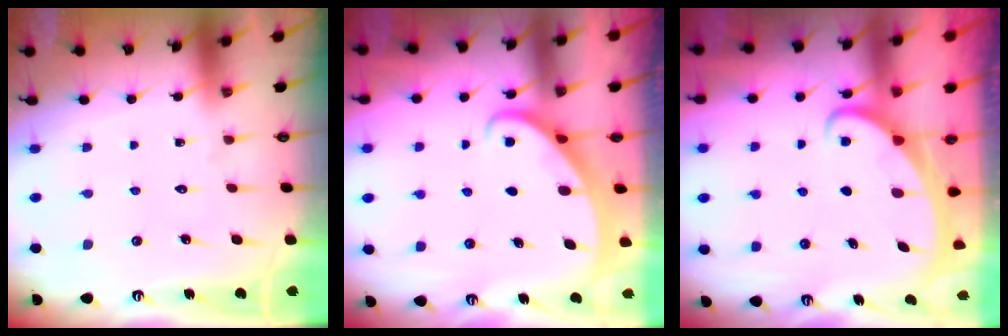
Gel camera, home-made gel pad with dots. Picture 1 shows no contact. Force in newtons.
{"total": 2.3, "press": 2.3, "slide": 0.2}
{"total": 2.0, "press": 2.0, "slide": 0.3}